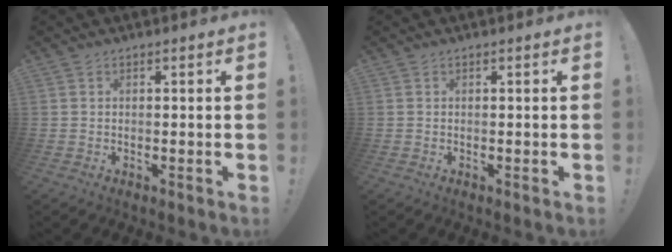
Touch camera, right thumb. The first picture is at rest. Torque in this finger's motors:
{"motor_torque": [-0.11, 0.10, -0.01, 0.00, 0.00]}